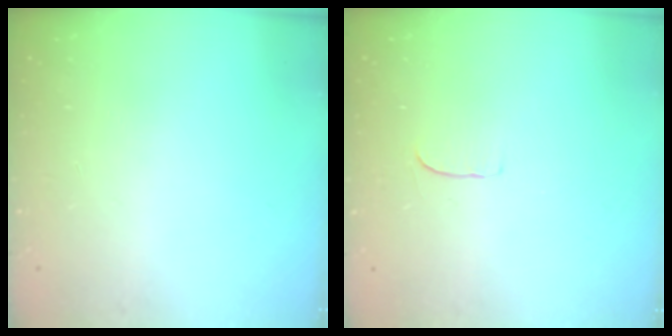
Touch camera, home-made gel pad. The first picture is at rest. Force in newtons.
{"total": 4.1, "press": 4.1, "slide": 0.3}